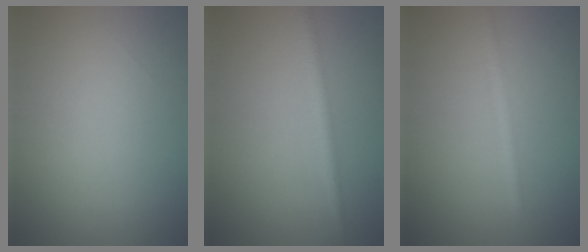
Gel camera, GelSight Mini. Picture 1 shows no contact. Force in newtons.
{"total": 2.1, "press": 2.1, "slide": 0.1}
{"total": 1.8, "press": 1.8, "slide": 0.1}